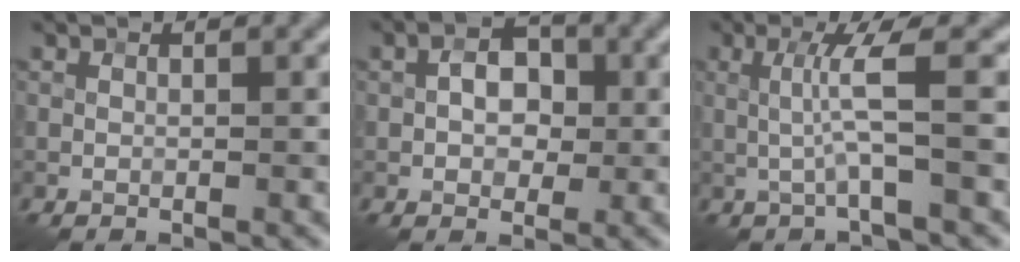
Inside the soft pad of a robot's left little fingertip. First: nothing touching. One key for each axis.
{"total": 3.4, "fx": 0.0, "fy": 2.5, "fz": 2.4, "tx": -0.035, "ty": 0.005, "tz": -0.007}
{"total": 3.0, "fx": -0.4, "fy": -0.4, "fz": 3.0, "tx": -0.066, "ty": 0.007, "tz": -0.005}